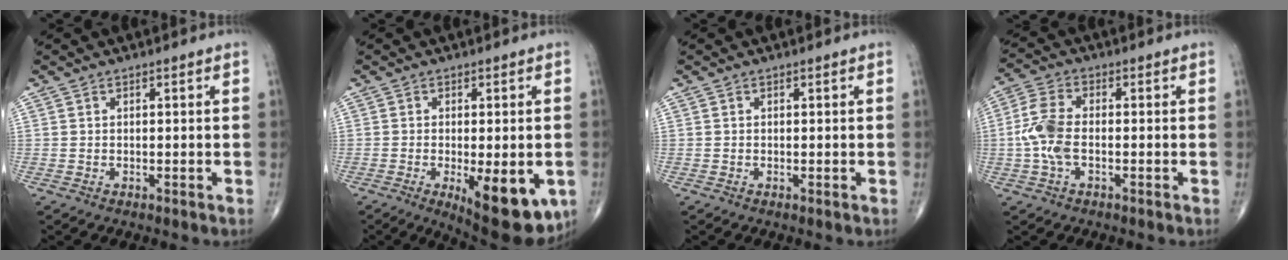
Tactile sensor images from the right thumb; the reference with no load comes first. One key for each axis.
{"total": 13.6, "fx": -4.5, "fy": 5.1, "fz": 11.8, "tx": -0.134, "ty": -0.014, "tz": -0.051}
{"total": 0.0}
{"total": 7.3, "fx": -1.1, "fy": 3.7, "fz": 6.2, "tx": -0.153, "ty": 0.018, "tz": -0.026}